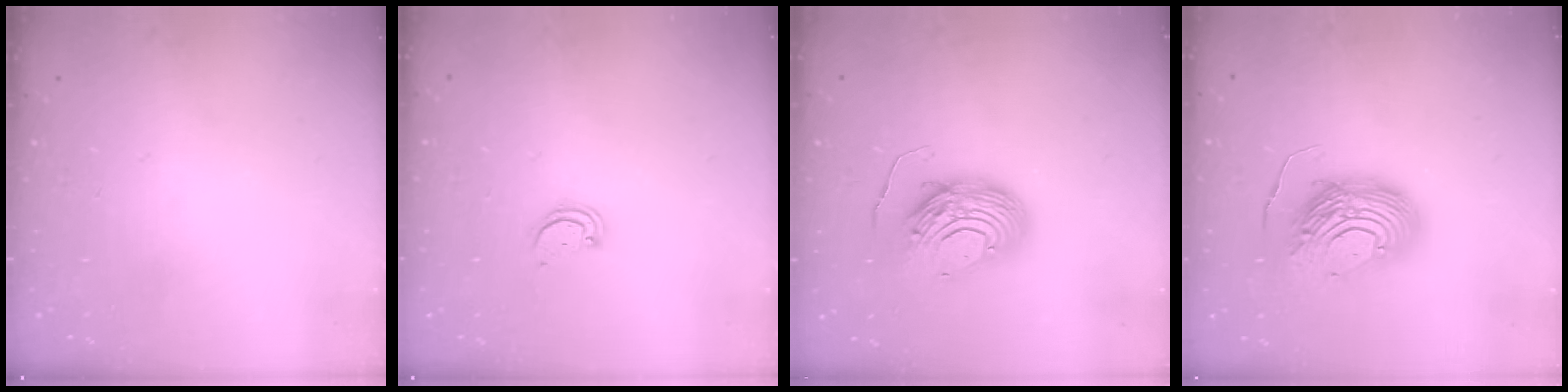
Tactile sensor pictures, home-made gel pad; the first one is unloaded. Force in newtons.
{"total": 1.8, "press": 1.8, "slide": 0.2}
{"total": 11.5, "press": 11.5, "slide": 1.1}
{"total": 13.3, "press": 13.2, "slide": 1.2}